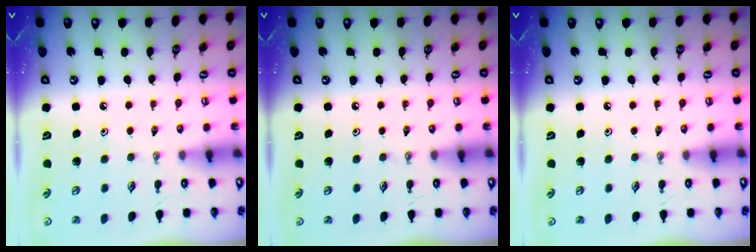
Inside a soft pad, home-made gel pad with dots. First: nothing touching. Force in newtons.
{"total": 0.0}
{"total": 0.0}